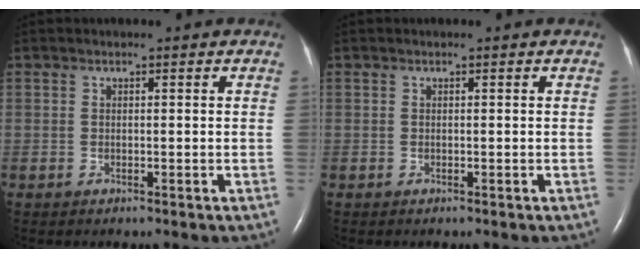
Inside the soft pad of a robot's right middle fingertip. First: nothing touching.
{"total": 0.0}